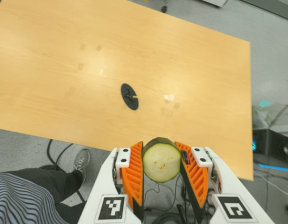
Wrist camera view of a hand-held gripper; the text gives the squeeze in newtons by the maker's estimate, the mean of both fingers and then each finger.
{"total": 9.6, "left": 8.6, "right": 10.5}